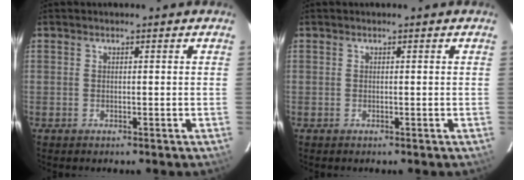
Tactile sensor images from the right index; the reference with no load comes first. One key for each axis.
{"total": 0.0}